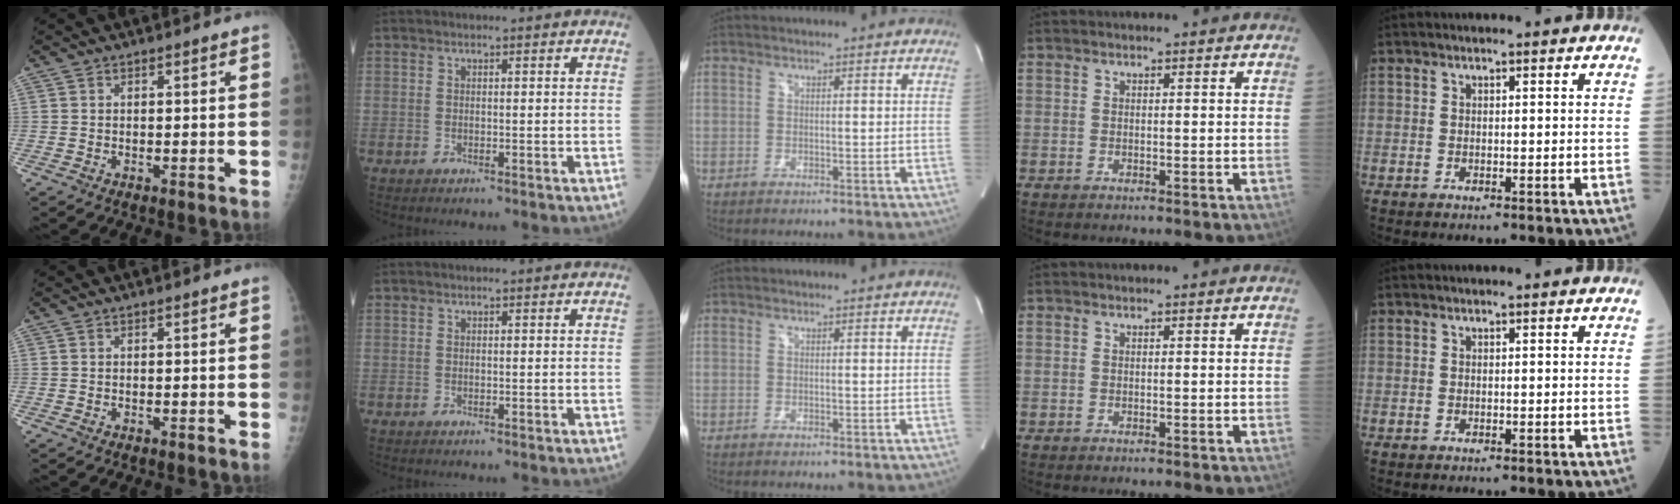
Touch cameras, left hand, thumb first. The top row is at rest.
{}